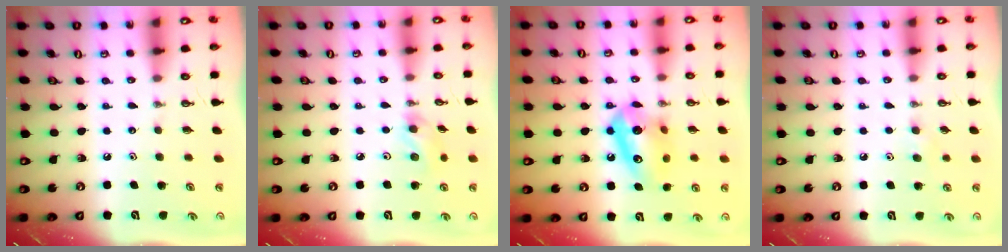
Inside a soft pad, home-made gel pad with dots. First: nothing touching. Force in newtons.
{"total": 5.8, "press": 5.7, "slide": 1.0}
{"total": 12.7, "press": 12.6, "slide": 1.6}
{"total": 4.7, "press": 4.0, "slide": 2.4}